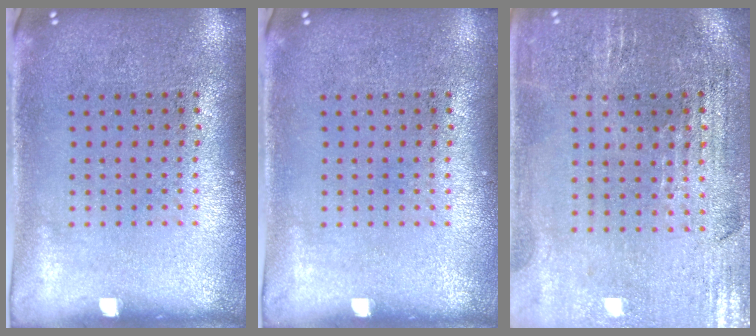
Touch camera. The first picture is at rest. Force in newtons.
{"total": 0.0}
{"total": 1.1, "press": 1.1, "slide": 0.3}